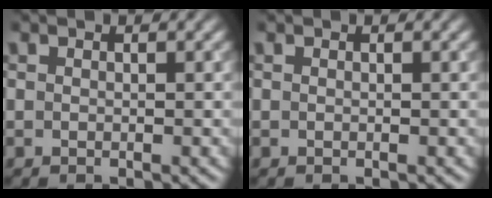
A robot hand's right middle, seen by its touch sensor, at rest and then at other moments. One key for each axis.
{"total": 0.0}